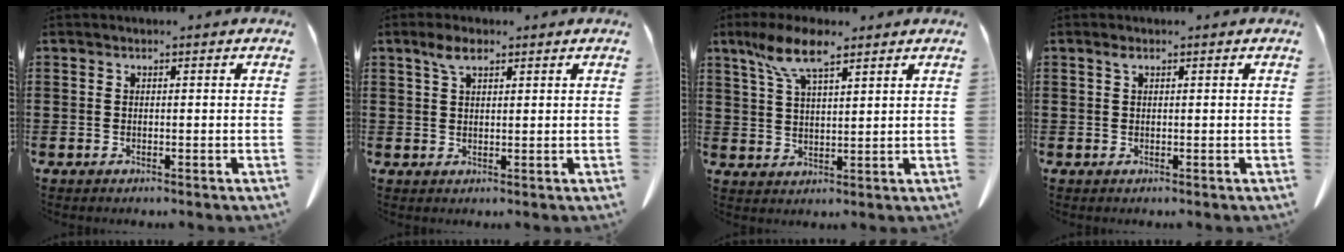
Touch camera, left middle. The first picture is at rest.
{"total": 3.4, "force": [2.0, 1.3, 2.4], "torque": [-0.053, 0.005, 0.036]}
{"total": 8.1, "force": [5.4, 2.1, 5.6], "torque": [-0.124, -0.002, 0.098]}
{"total": 0.8, "force": [0.4, 0.2, 0.6], "torque": [-0.015, 0.001, 0.009]}